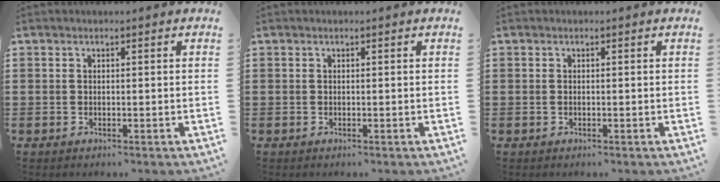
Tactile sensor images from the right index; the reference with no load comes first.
{"total": 0.0}
{"total": 0.0}